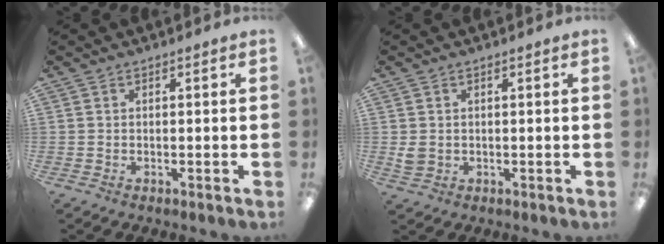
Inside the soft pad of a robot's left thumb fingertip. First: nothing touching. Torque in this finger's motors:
{"motor_torque": [-0.34, 0.43, 0.21, -0.29, 0.00]}